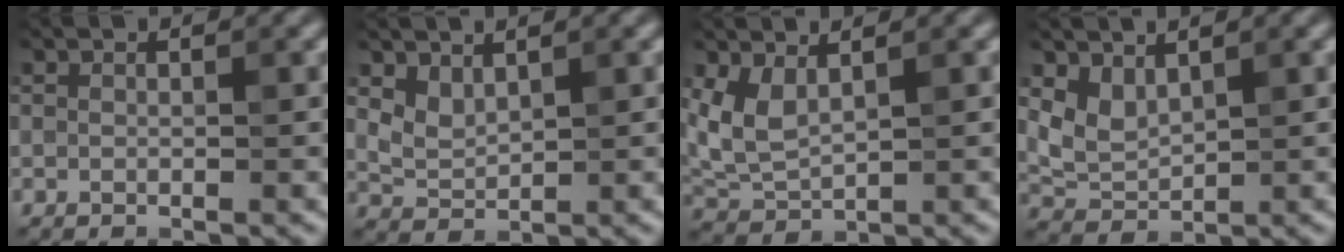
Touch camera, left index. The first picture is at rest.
{"total": 1.6, "force": [1.0, 1.0, 0.8], "torque": [-0.026, -0.009, 0.027]}
{"total": 2.9, "force": [1.2, 1.5, 2.2], "torque": [-0.065, -0.005, 0.031]}
{"total": 2.2, "force": [1.1, 1.5, 1.2], "torque": [-0.035, -0.014, 0.032]}